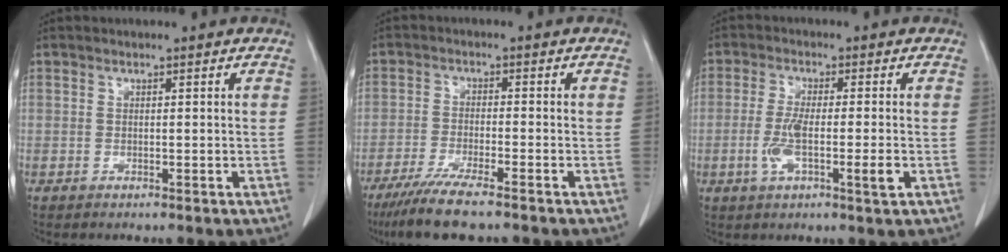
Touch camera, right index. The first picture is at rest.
{"total": 8.2, "force": [-6.5, 0.4, 5.0], "torque": [-0.086, -0.021, -0.109]}
{"total": 6.6, "force": [-1.6, 0.8, 6.4], "torque": [-0.121, -0.003, -0.028]}